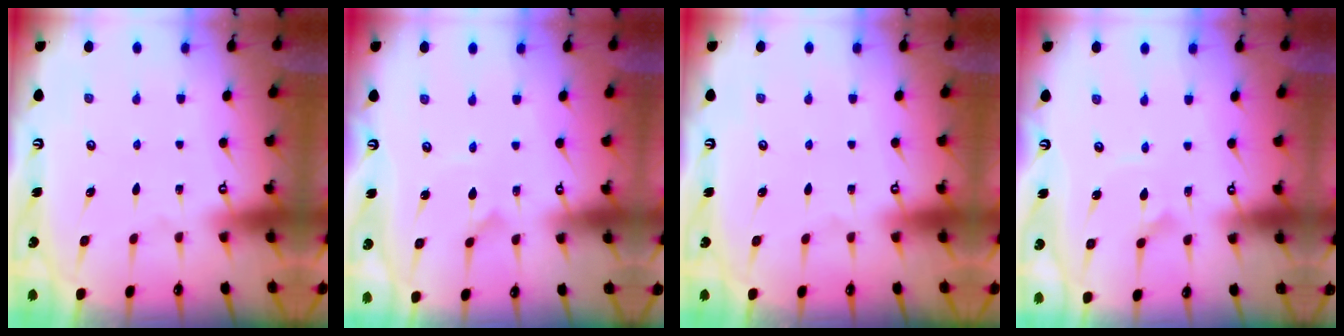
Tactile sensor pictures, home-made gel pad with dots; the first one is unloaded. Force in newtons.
{"total": 0.8, "press": 0.8, "slide": 0.1}
{"total": 0.0}
{"total": 3.0, "press": 3.0, "slide": 0.0}